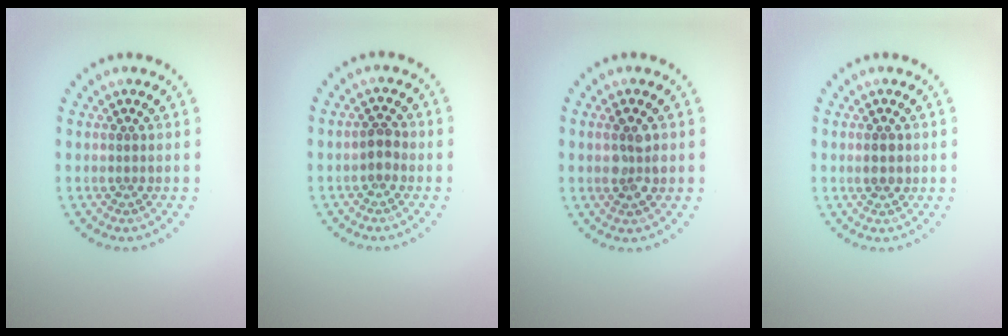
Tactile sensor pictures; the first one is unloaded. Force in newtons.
{"total": 1.4, "press": 1.4, "slide": 0.4}
{"total": 2.5, "press": 2.4, "slide": 0.6}
{"total": 1.2, "press": 1.2, "slide": 0.1}